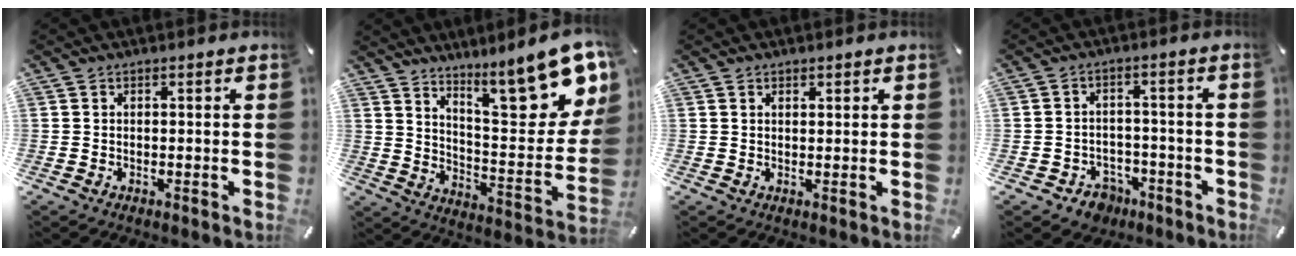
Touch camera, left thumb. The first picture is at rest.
{"total": 20.6, "force": [13.8, 6.4, 13.9], "torque": [-0.191, -0.108, 0.225]}
{"total": 0.9, "force": [0.7, 0.6, 0.2], "torque": [-0.004, 0.001, 0.014]}
{"total": 5.2, "force": [-2.9, 4.0, 1.5], "torque": [-0.029, 0.015, -0.053]}